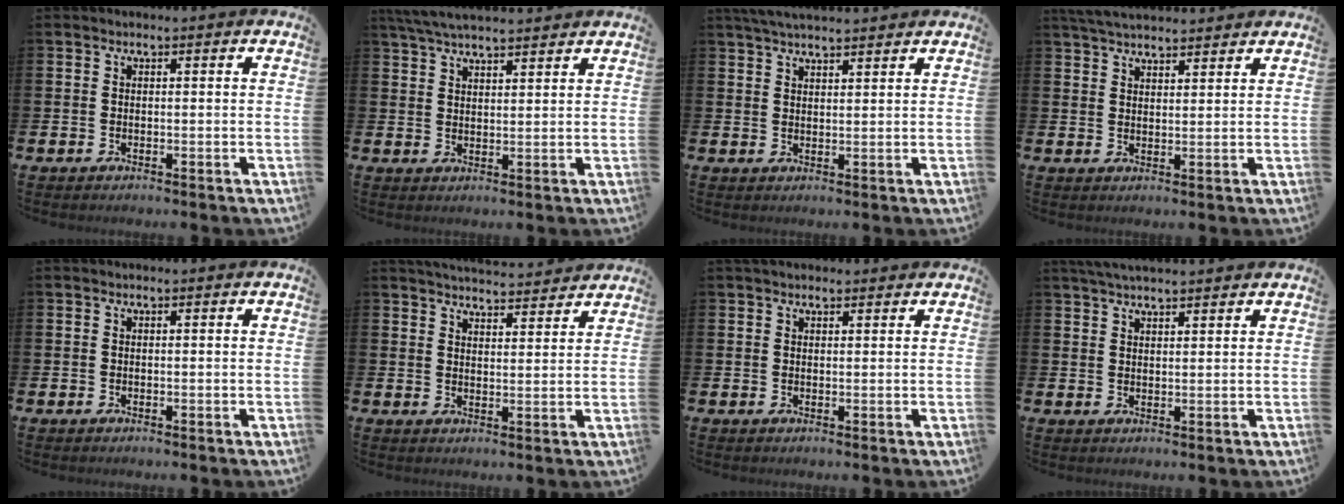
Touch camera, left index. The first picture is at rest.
{"total": 5.1, "force": [4.8, 0.7, 1.5], "torque": [-0.038, -0.014, 0.088]}
{"total": 3.7, "force": [3.5, 0.4, 1.0], "torque": [-0.023, -0.010, 0.065]}
{"total": 4.3, "force": [4.1, 0.7, 0.8], "torque": [-0.029, -0.011, 0.078]}
{"total": 0.0}
{"total": 4.5, "force": [4.5, 0.3, 0.1], "torque": [-0.009, -0.032, 0.079]}
{"total": 1.6, "force": [1.5, 0.5, 0.4], "torque": [0.002, 0.000, 0.025]}
{"total": 3.5, "force": [3.3, 0.4, 1.1], "torque": [-0.025, -0.007, 0.060]}